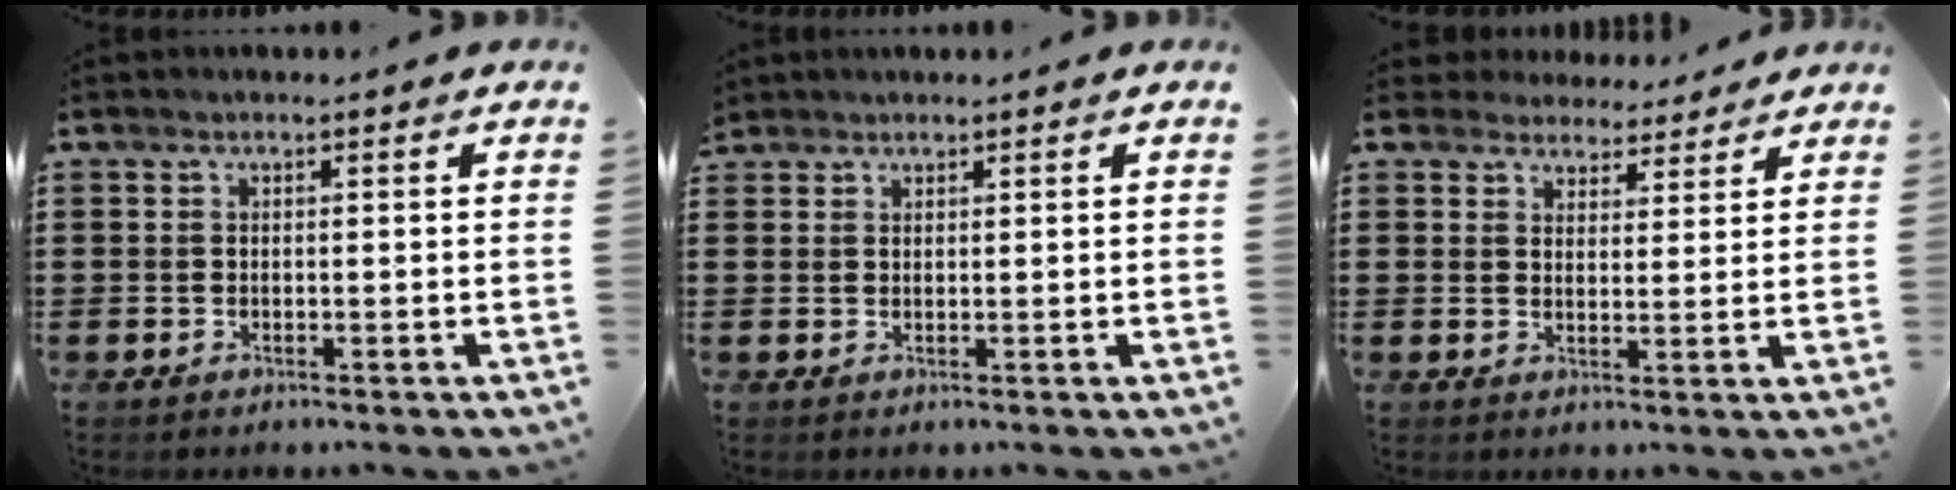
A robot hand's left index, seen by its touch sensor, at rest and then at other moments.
{"total": 1.3, "force": [1.2, 0.4, -0.1], "torque": [-0.003, 0.001, 0.025]}
{"total": 3.8, "force": [3.5, 1.3, 0.1], "torque": [-0.018, -0.004, 0.066]}